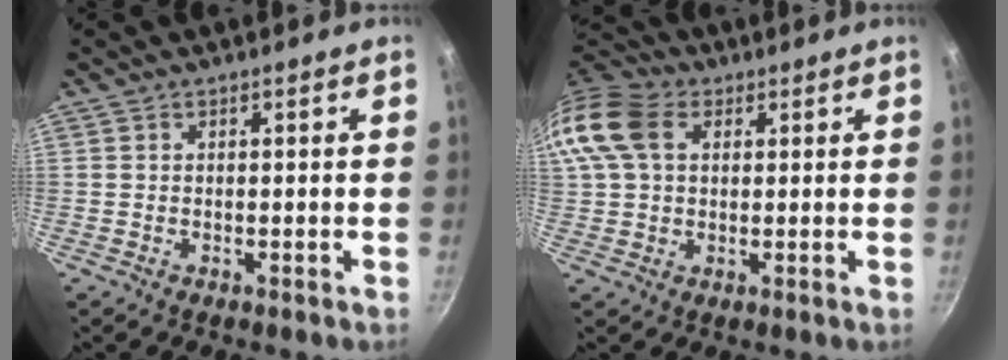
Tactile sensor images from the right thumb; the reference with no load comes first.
{"total": 12.9, "force": [3.8, 9.1, 8.3], "torque": [-0.168, 0.018, 0.057]}